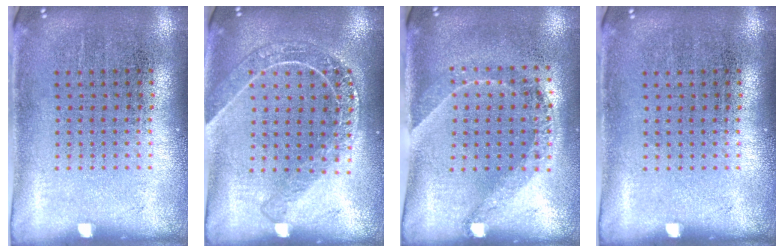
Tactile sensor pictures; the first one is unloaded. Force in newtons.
{"total": 1.8, "press": 1.6, "slide": 0.7}
{"total": 1.5, "press": 1.1, "slide": 0.9}
{"total": 0.0}